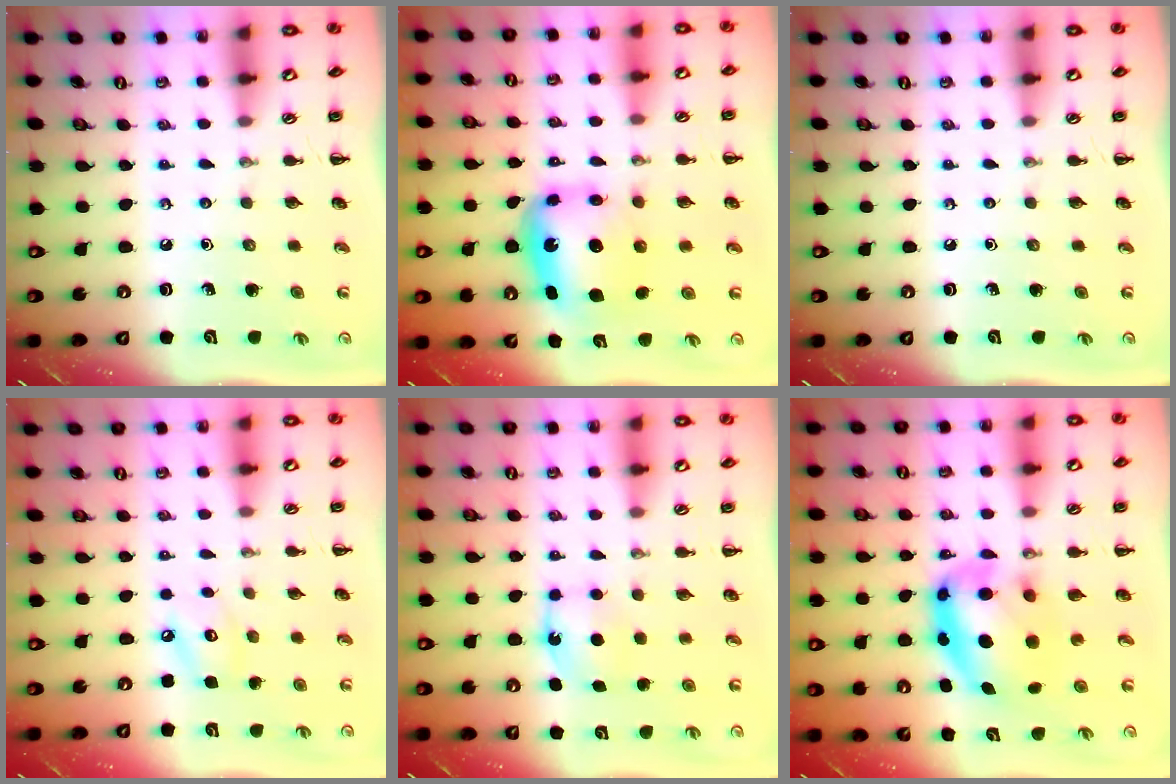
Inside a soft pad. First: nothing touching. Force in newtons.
{"total": 6.3, "press": 6.1, "slide": 1.6}
{"total": 0.0}
{"total": 5.4, "press": 5.3, "slide": 0.8}
{"total": 6.2, "press": 5.9, "slide": 1.9}
{"total": 10.2, "press": 9.9, "slide": 2.4}